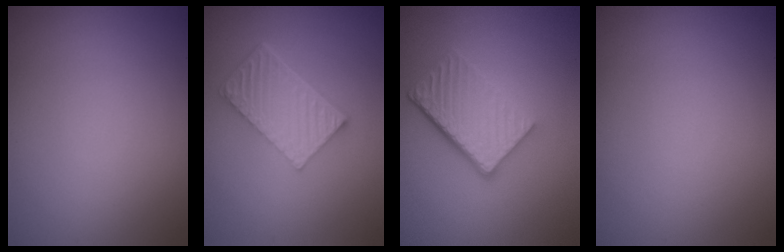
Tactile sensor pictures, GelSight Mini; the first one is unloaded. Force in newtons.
{"total": 6.0, "press": 4.1, "slide": 4.4}
{"total": 5.8, "press": 4.0, "slide": 4.3}
{"total": 0.0}